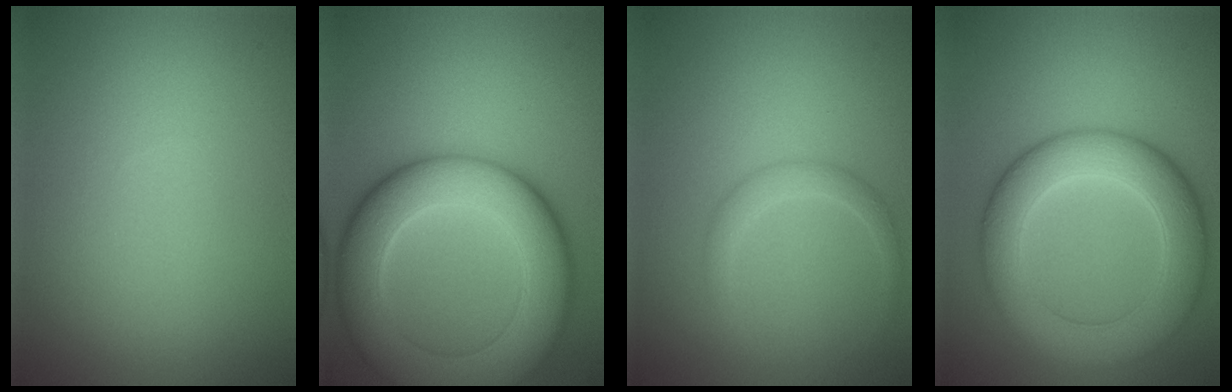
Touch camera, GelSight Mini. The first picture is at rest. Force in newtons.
{"total": 11.9, "press": 11.9, "slide": 0.5}
{"total": 1.7, "press": 1.7, "slide": 0.1}
{"total": 8.0, "press": 8.0, "slide": 0.1}